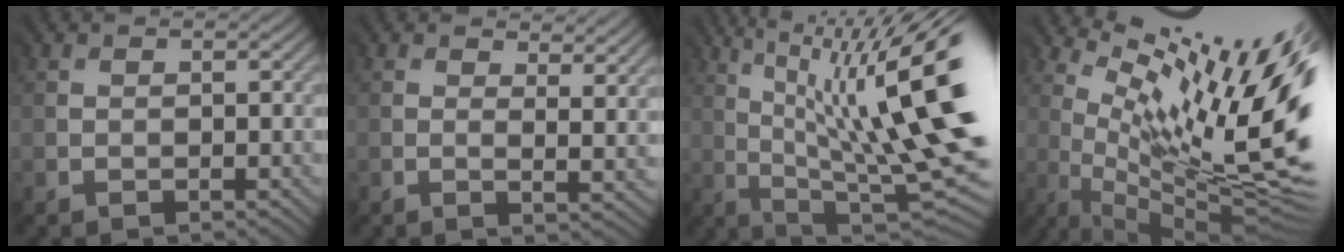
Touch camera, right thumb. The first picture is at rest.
{"total": 2.8, "force": [1.7, 0.3, 2.3], "torque": [-0.052, -0.002, 0.023]}
{"total": 18.1, "force": [4.4, 4.4, 17.0], "torque": [-0.276, 0.018, 0.084]}
{"total": 17.3, "force": [7.2, 3.8, 15.3], "torque": [-0.243, 0.002, 0.146]}